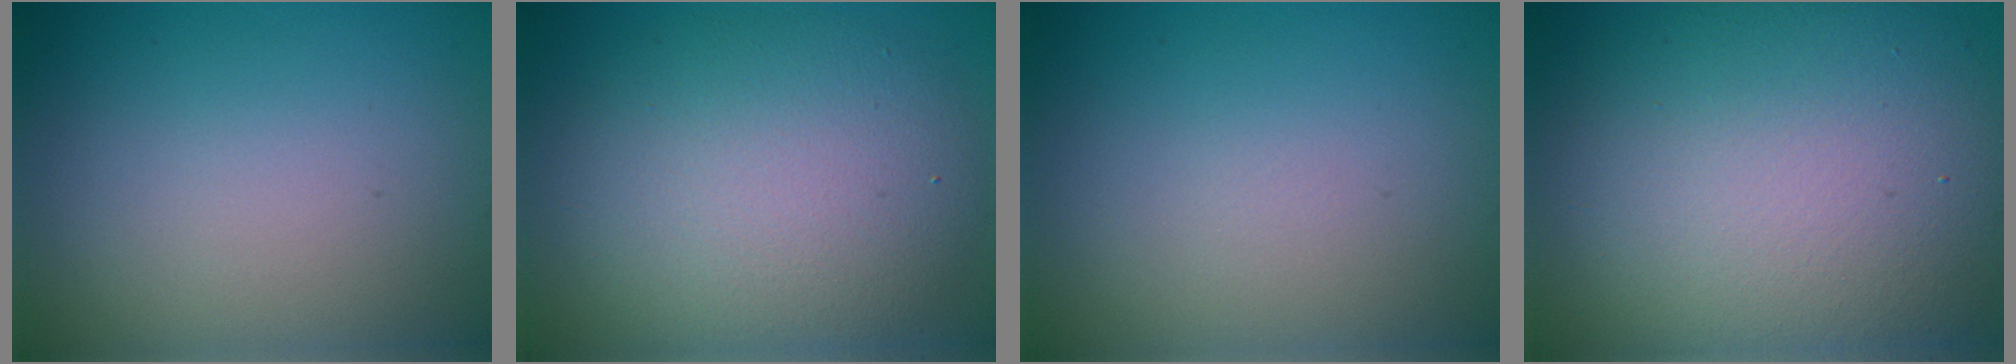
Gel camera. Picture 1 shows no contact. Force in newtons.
{"total": 8.7, "press": 8.7, "slide": 0.4}
{"total": 0.0}
{"total": 13.8, "press": 13.8, "slide": 1.0}